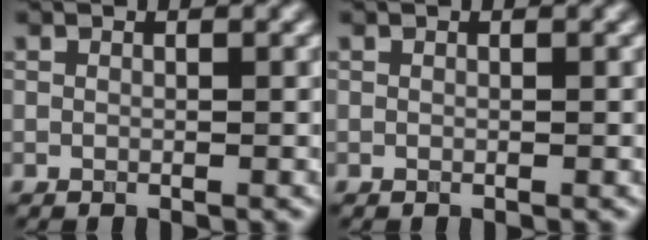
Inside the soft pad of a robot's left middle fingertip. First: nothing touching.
{"total": 0.0}